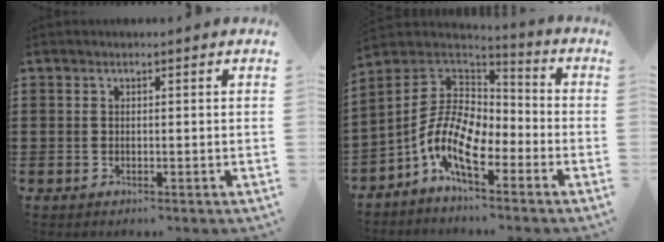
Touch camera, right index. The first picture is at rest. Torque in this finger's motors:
{"motor_torque": [2.14, 0.00, 1.05, 0.21]}